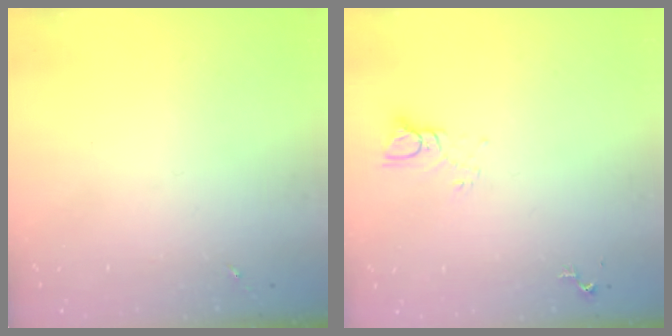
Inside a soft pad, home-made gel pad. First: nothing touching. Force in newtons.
{"total": 4.4, "press": 4.4, "slide": 0.3}